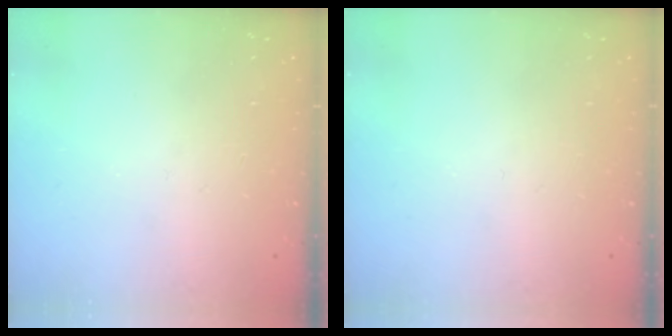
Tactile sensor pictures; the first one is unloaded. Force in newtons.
{"total": 0.0}